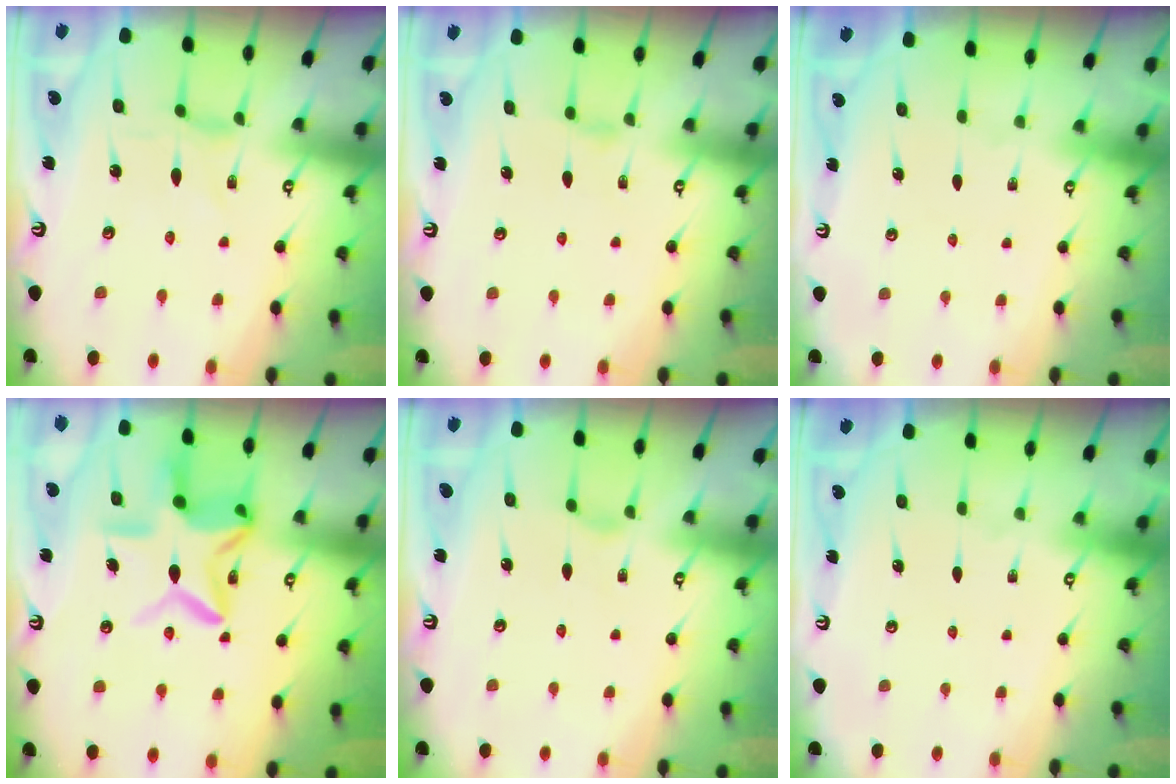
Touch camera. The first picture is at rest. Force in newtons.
{"total": 2.4, "press": 2.3, "slide": 0.5}
{"total": 0.0}
{"total": 13.5, "press": 13.5, "slide": 1.1}
{"total": 0.0}
{"total": 0.0}